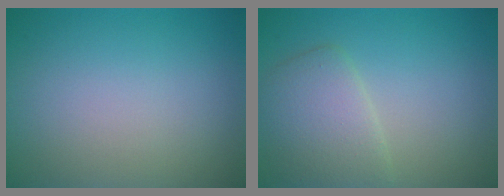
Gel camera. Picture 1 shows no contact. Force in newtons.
{"total": 4.0, "press": 3.9, "slide": 0.3}